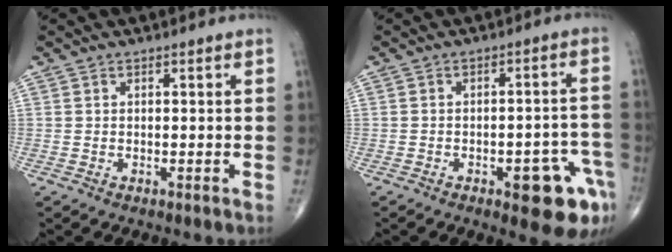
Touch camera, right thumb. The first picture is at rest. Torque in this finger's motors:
{"motor_torque": [1.34, 1.19, 0.08, -0.20, 0.19]}